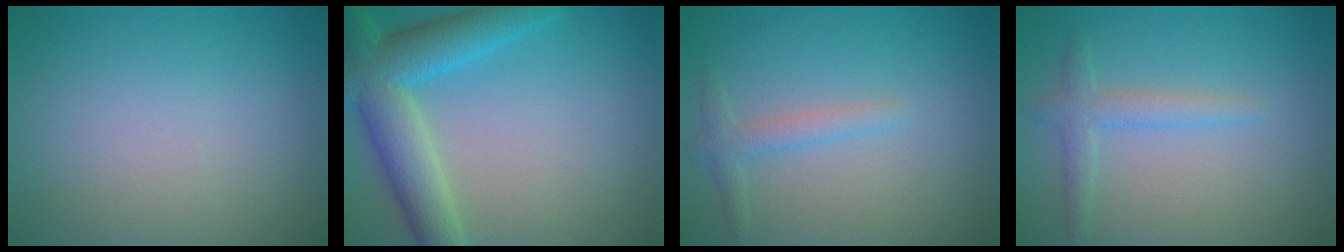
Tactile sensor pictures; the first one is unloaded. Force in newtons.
{"total": 7.3, "press": 7.2, "slide": 0.3}
{"total": 1.7, "press": 1.7, "slide": 0.1}
{"total": 2.1, "press": 2.1, "slide": 0.2}